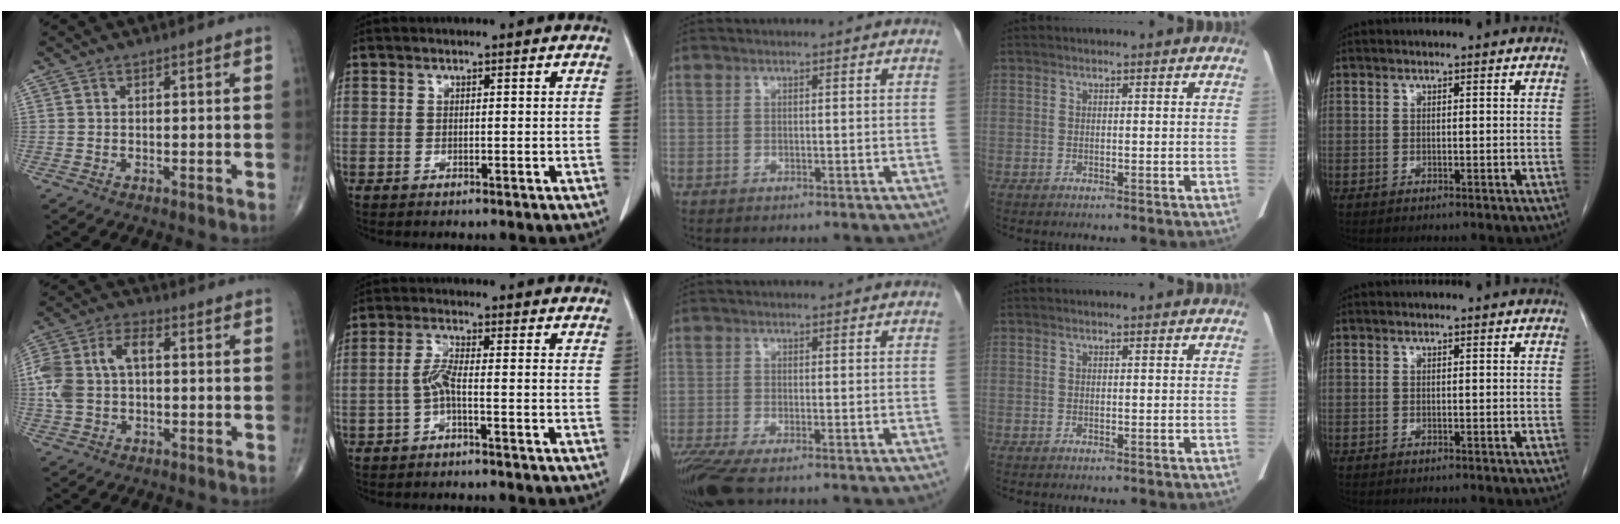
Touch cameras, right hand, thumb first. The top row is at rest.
{"thumb": {"total": 11.4, "force": [0.4, 7.0, 9.0], "torque": [-0.201, 0.037, 0.005]}, "index": {"total": 3.1, "force": [-1.3, 0.1, 2.8], "torque": [-0.058, 0.005, -0.028]}, "middle": {"total": 5.1, "force": [-3.4, 0.9, 3.7], "torque": [-0.073, -0.015, -0.064]}}